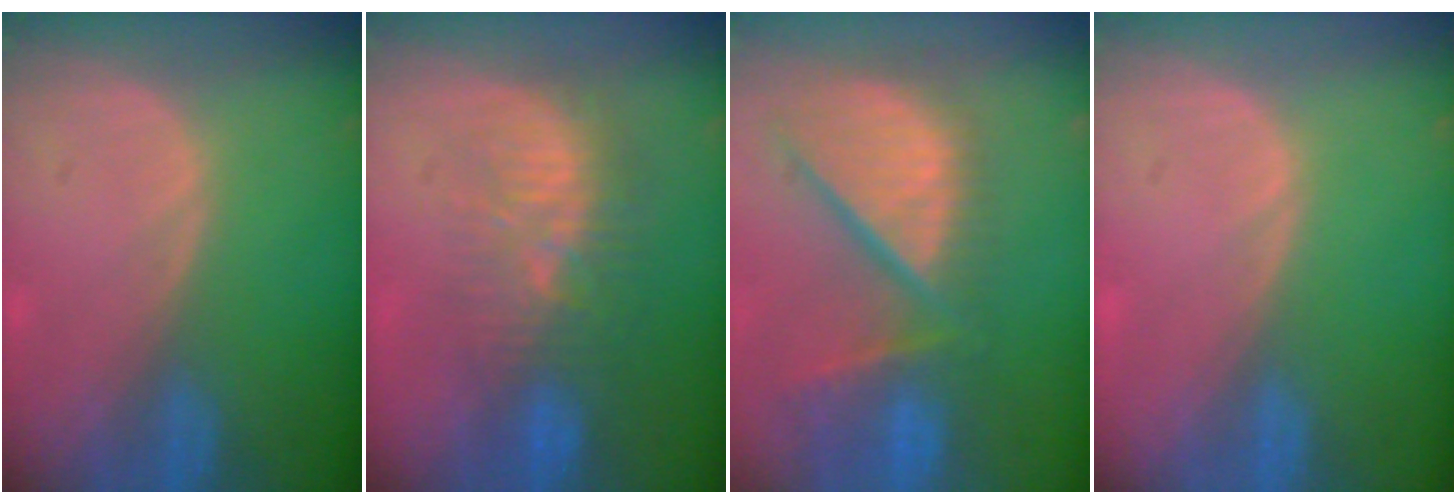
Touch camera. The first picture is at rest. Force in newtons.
{"total": 9.2, "press": 8.6, "slide": 3.2}
{"total": 13.1, "press": 11.0, "slide": 7.1}
{"total": 0.0}